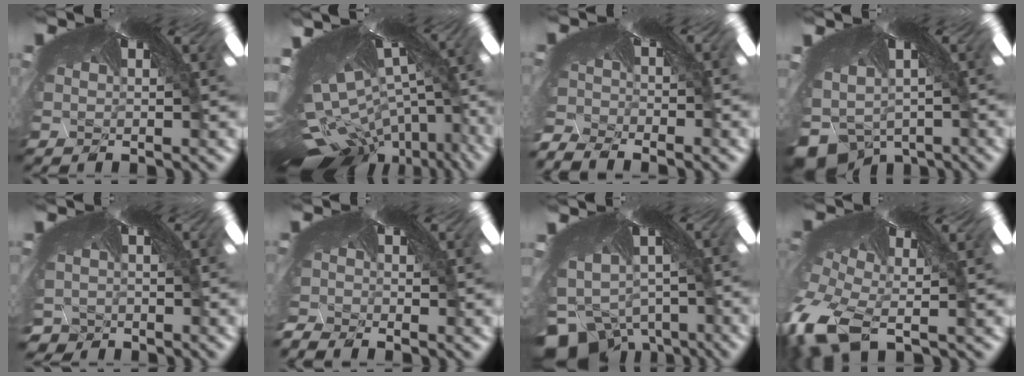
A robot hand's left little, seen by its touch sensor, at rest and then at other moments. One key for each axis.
{"total": 8.5, "fx": -8.5, "fy": 0.2, "fz": 0.1, "tx": -0.046, "ty": -0.096, "tz": -0.094}
{"total": 8.8, "fx": -8.8, "fy": 0.3, "fz": 0.8, "tx": -0.018, "ty": -0.080, "tz": -0.113}
{"total": 7.4, "fx": -7.3, "fy": 0.9, "fz": -0.9, "tx": -0.024, "ty": -0.093, "tz": -0.075}
{"total": 3.5, "fx": -3.2, "fy": 1.0, "fz": -0.7, "tx": -0.017, "ty": -0.035, "tz": -0.026}
{"total": 5.4, "fx": -5.4, "fy": 0.1, "fz": 0.0, "tx": -0.018, "ty": -0.068, "tz": -0.057}
{"total": 9.2, "fx": -9.1, "fy": 1.3, "fz": -0.6, "tx": -0.014, "ty": -0.094, "tz": -0.111}
{"total": 9.6, "fx": -9.4, "fy": 0.9, "fz": 1.6, "tx": -0.112, "ty": -0.103, "tz": -0.125}